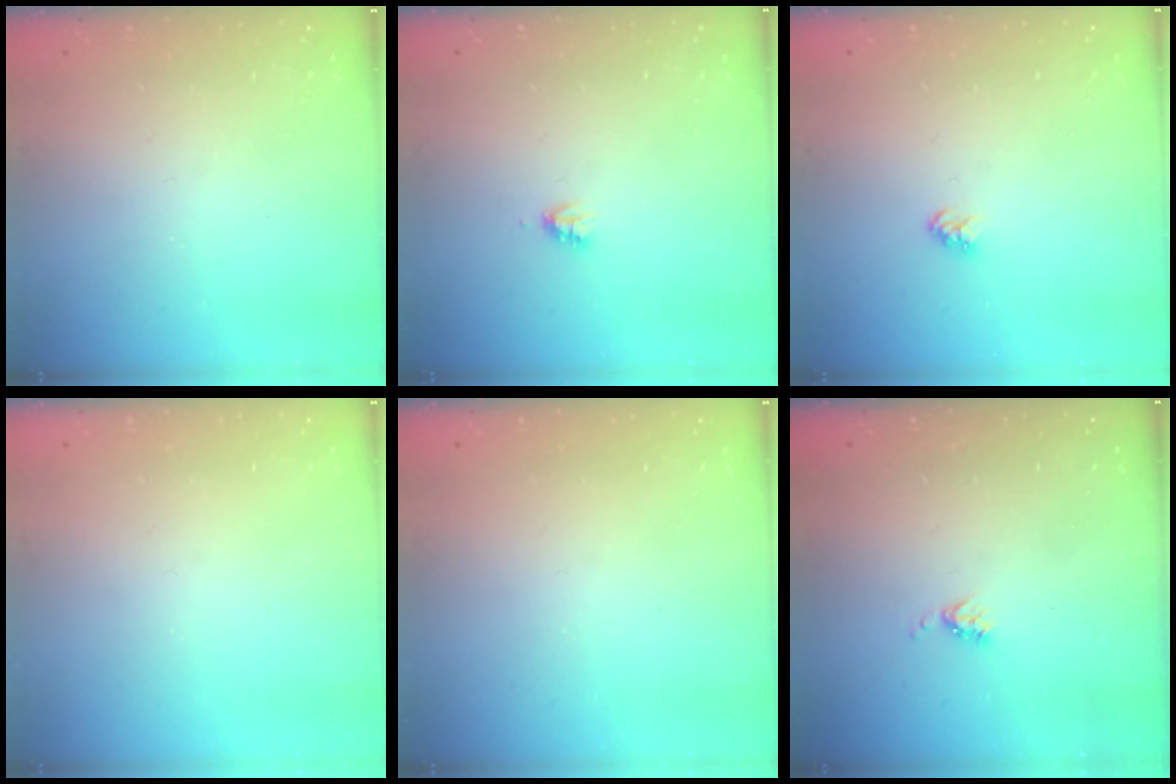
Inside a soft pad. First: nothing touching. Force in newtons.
{"total": 2.2, "press": 2.2, "slide": 0.3}
{"total": 3.2, "press": 3.1, "slide": 0.3}
{"total": 0.0}
{"total": 0.0}
{"total": 4.0, "press": 3.9, "slide": 0.6}